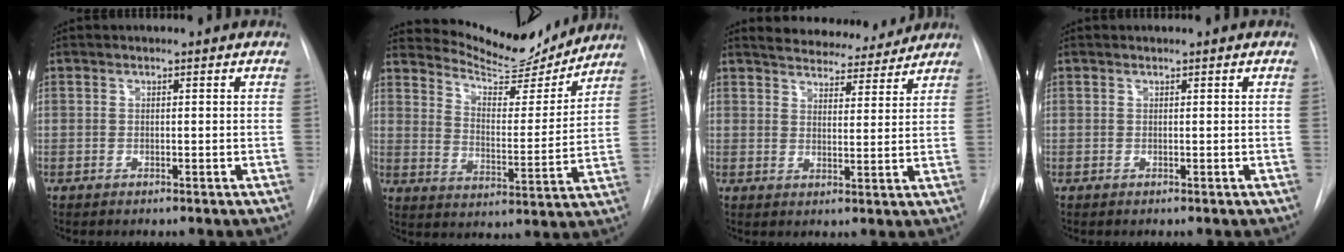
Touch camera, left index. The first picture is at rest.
{"total": 13.0, "force": [12.8, 1.6, 2.2], "torque": [-0.038, -0.029, 0.188]}
{"total": 10.4, "force": [9.9, 2.4, 2.3], "torque": [-0.023, -0.004, 0.130]}
{"total": 0.0}